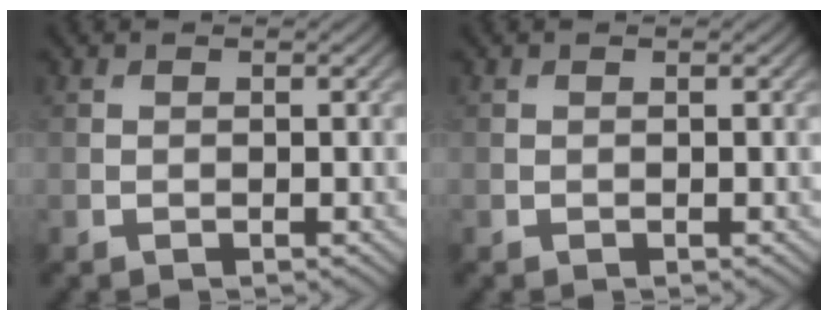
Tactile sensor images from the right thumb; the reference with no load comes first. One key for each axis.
{"total": 0.0}